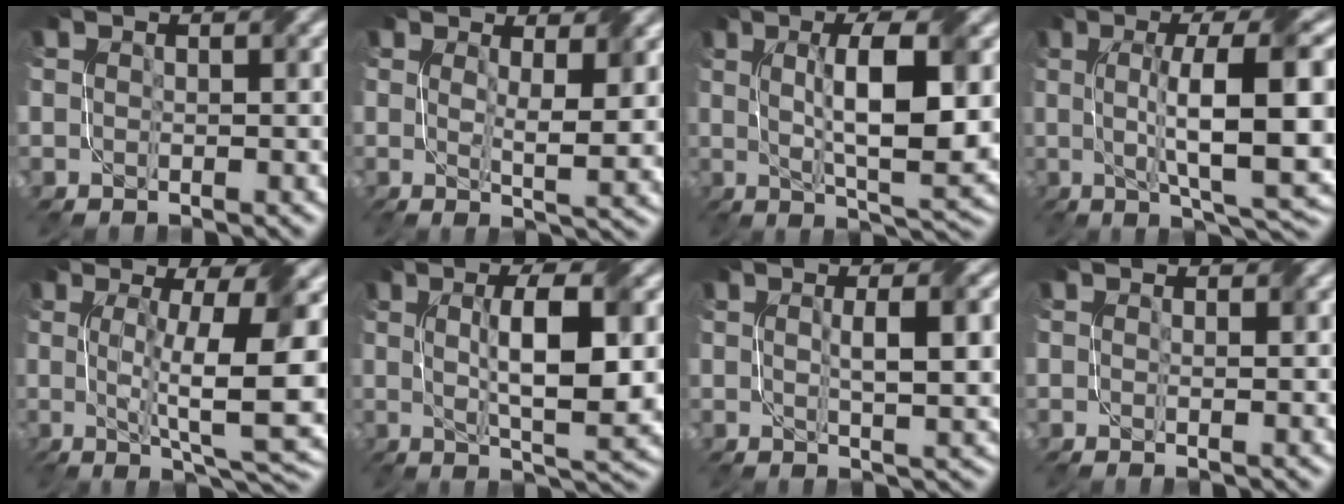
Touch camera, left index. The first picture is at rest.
{"total": 4.5, "force": [1.6, 1.1, 4.1], "torque": [-0.070, -0.012, 0.028]}
{"total": 9.4, "force": [1.4, 2.3, 9.0], "torque": [-0.143, 0.001, 0.026]}
{"total": 13.2, "force": [0.9, 3.1, 12.8], "torque": [-0.186, 0.007, 0.019]}
{"total": 11.6, "force": [1.1, 2.5, 11.2], "torque": [-0.165, -0.005, 0.020]}
{"total": 8.5, "force": [1.0, 2.0, 8.2], "torque": [-0.130, 0.002, 0.018]}
{"total": 5.6, "force": [0.9, 1.3, 5.4], "torque": [-0.078, 0.005, 0.016]}
{"total": 0.9, "force": [0.5, 0.0, 0.8], "torque": [-0.014, -0.004, 0.005]}